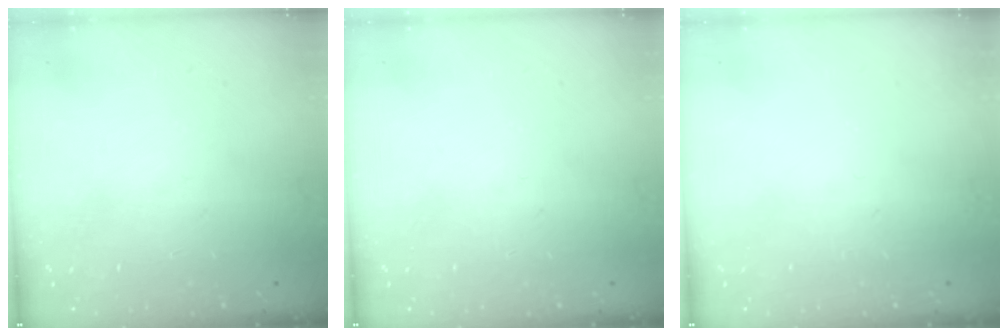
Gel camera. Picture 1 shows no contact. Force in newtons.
{"total": 0.0}
{"total": 0.0}